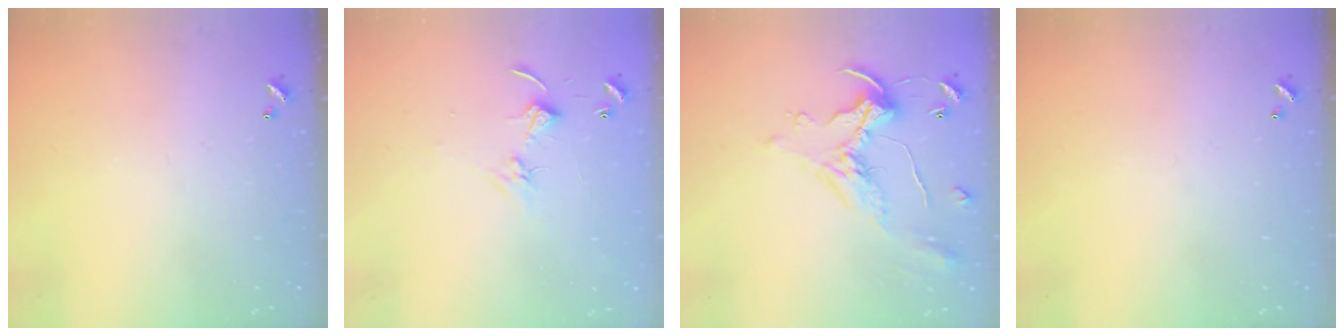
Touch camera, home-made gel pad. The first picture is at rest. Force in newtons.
{"total": 4.2, "press": 4.2, "slide": 0.5}
{"total": 1.1, "press": 0.8, "slide": 0.9}
{"total": 0.0}